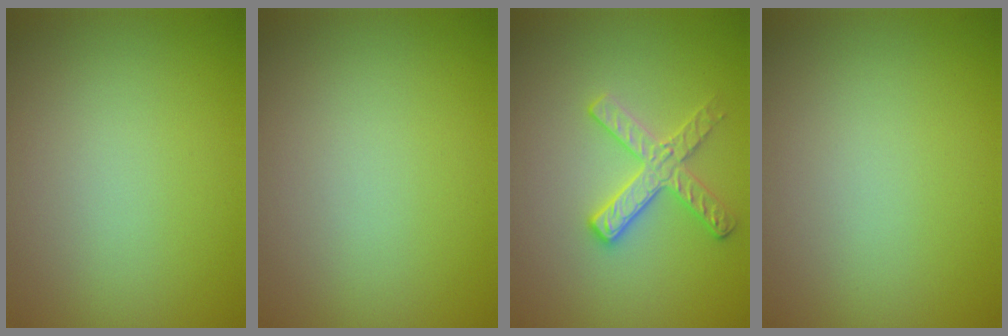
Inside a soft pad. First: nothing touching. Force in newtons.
{"total": 0.0}
{"total": 2.8, "press": 2.8, "slide": 0.3}
{"total": 0.0}